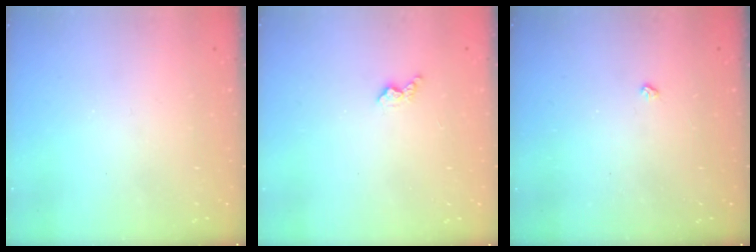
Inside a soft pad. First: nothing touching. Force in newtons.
{"total": 3.0, "press": 3.0, "slide": 0.5}
{"total": 2.1, "press": 2.1, "slide": 0.4}